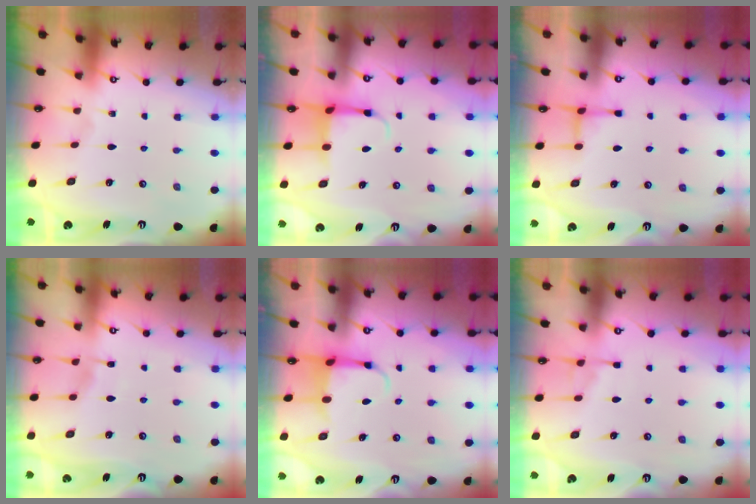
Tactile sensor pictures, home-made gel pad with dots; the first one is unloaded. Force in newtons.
{"total": 4.2, "press": 4.1, "slide": 1.0}
{"total": 1.8, "press": 1.8, "slide": 0.4}
{"total": 3.5, "press": 3.5, "slide": 0.4}
{"total": 3.9, "press": 3.8, "slide": 1.1}
{"total": 3.9, "press": 3.9, "slide": 0.6}